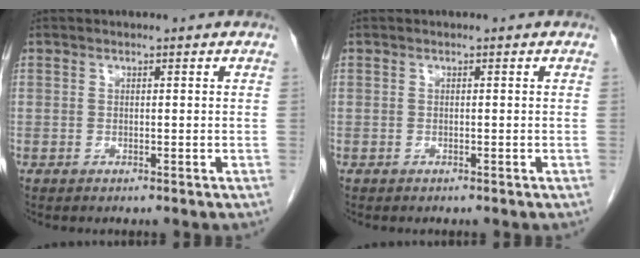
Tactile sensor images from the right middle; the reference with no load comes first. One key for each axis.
{"total": 0.0}